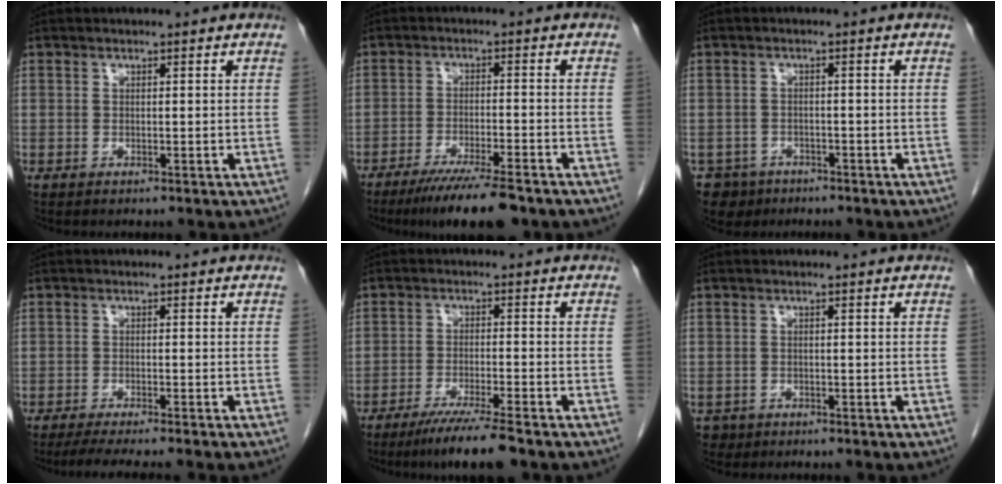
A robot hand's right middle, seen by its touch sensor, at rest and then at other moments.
{"total": 9.9, "force": [-7.7, 0.6, 6.2], "torque": [-0.097, -0.024, -0.123]}
{"total": 4.6, "force": [-3.3, 3.2, 0.0], "torque": [0.001, 0.004, -0.052]}
{"total": 6.7, "force": [-5.6, -0.5, 3.5], "torque": [-0.042, -0.015, -0.086]}
{"total": 7.3, "force": [-5.6, -0.4, 4.7], "torque": [-0.082, -0.022, -0.097]}
{"total": 1.6, "force": [-1.1, 1.1, 0.0], "torque": [-0.007, 0.002, -0.017]}